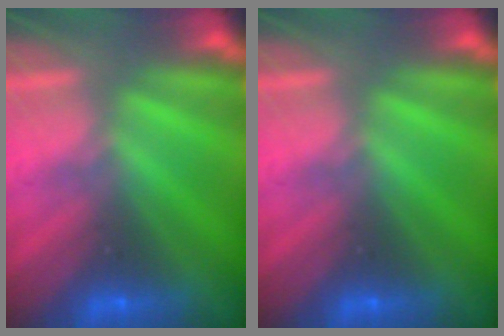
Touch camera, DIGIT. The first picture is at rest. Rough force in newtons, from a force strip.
{"total": 0.0}